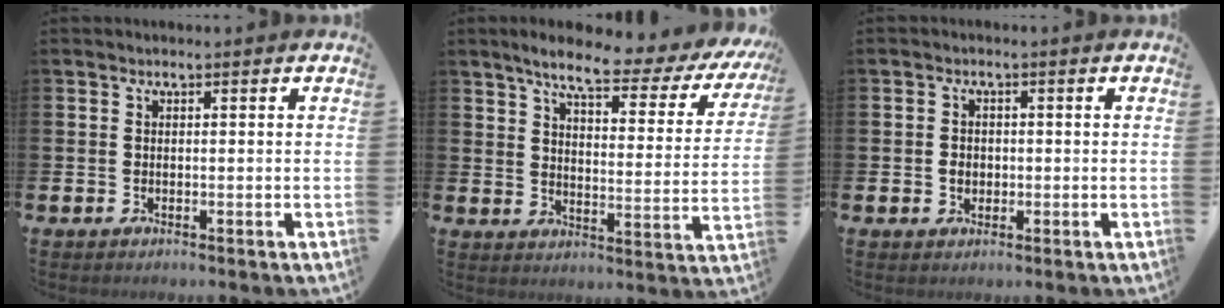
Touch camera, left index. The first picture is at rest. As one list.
[{"total": 7.2, "force": [5.7, 1.4, 4.1], "torque": [-0.093, -0.037, 0.087]}, {"total": 1.9, "force": [-0.1, 1.8, 0.8], "torque": [-0.001, 0.001, -0.009]}]